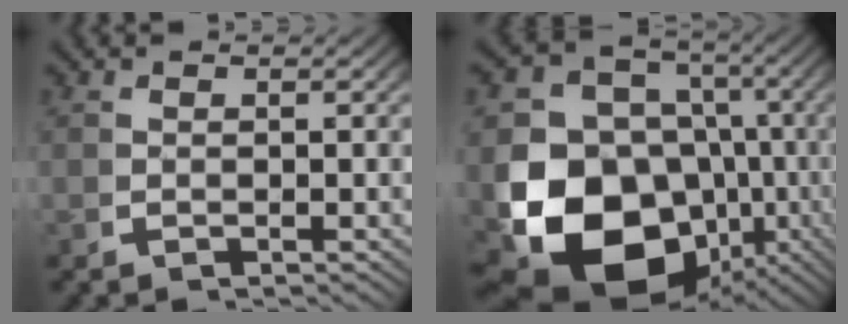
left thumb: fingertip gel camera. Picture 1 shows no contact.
{"total": 20.6, "force": [-5.7, 15.4, 12.4], "torque": [-0.253, -0.094, -0.063]}